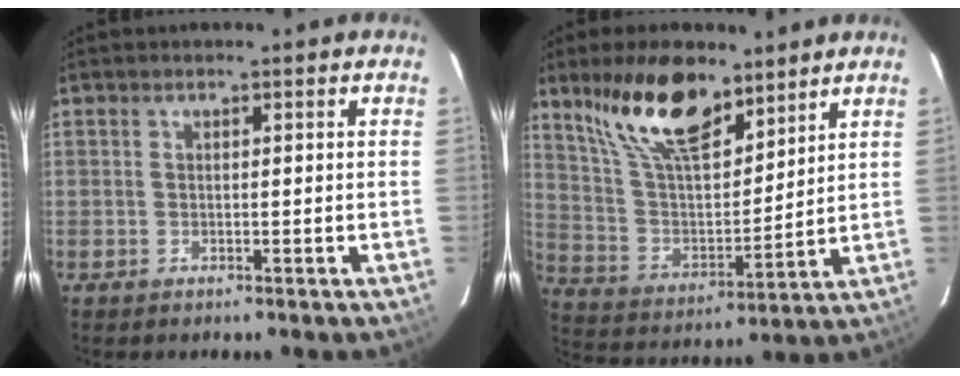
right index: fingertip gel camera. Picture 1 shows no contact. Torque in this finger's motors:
{"motor_torque": [1.10, 1.04, 0.48, 0.14]}